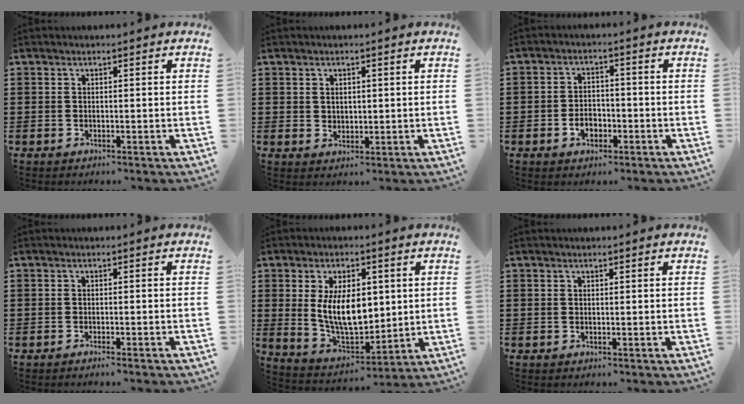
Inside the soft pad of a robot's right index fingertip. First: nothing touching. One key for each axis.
{"total": 1.4, "fx": 0.9, "fy": 1.0, "fz": 0.4, "tx": -0.009, "ty": 0.006, "tz": 0.017}
{"total": 3.5, "fx": -1.4, "fy": 2.6, "fz": 1.9, "tx": -0.031, "ty": 0.002, "tz": -0.029}
{"total": 1.0, "fx": -0.9, "fy": -0.2, "fz": 0.3, "tx": -0.005, "ty": -0.001, "tz": -0.018}
{"total": 10.7, "fx": 1.5, "fy": 5.9, "fz": 8.8, "tx": -0.174, "ty": 0.001, "tz": 0.025}
{"total": 0.0}